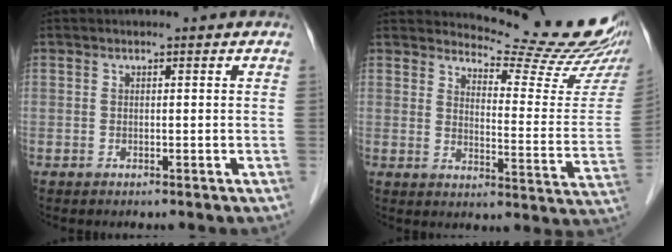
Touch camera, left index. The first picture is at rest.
{"total": 16.7, "force": [15.8, 0.2, 5.4], "torque": [-0.079, -0.104, 0.184]}